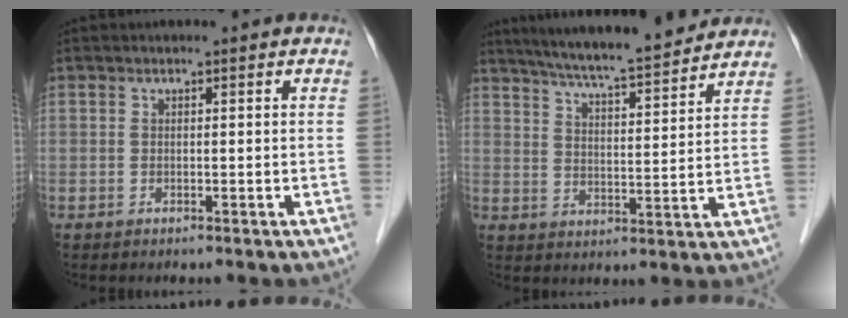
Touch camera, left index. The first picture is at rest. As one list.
[{"total": 14.8, "force": [13.3, 0.5, 6.4], "torque": [-0.106, 0.008, 0.198]}]